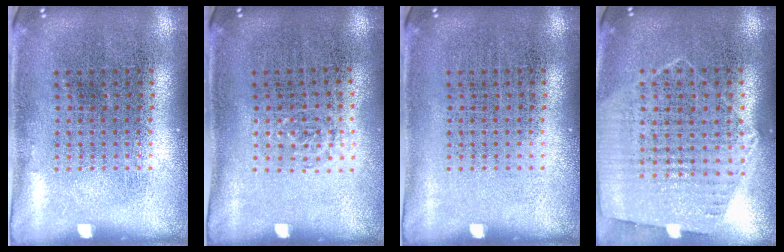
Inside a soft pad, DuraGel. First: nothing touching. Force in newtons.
{"total": 0.6, "press": 0.5, "slide": 0.3}
{"total": 0.0}
{"total": 1.2, "press": 1.1, "slide": 0.4}